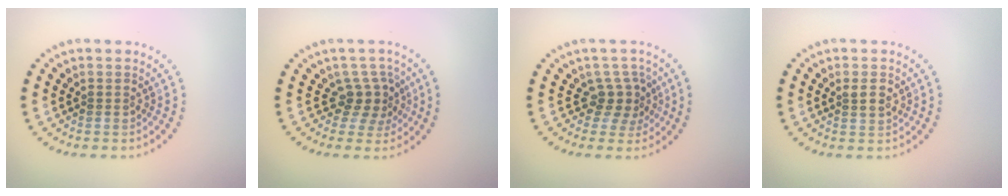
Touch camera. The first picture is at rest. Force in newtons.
{"total": 2.6, "press": 1.9, "slide": 1.9}
{"total": 2.5, "press": 1.8, "slide": 1.7}
{"total": 1.2, "press": 1.2, "slide": 0.2}